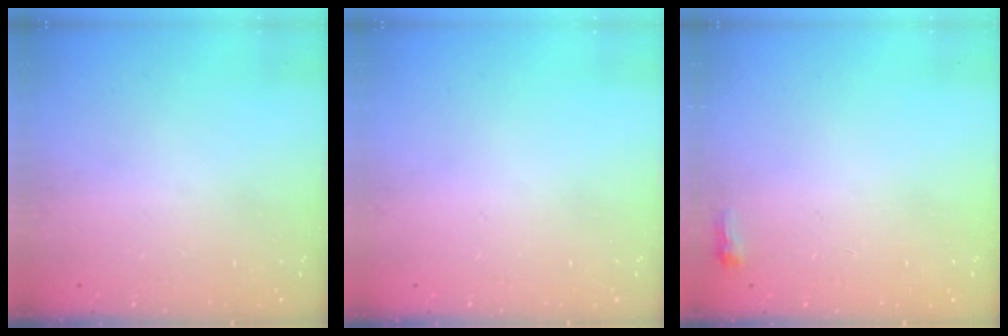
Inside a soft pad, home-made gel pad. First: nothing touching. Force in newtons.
{"total": 0.0}
{"total": 2.6, "press": 2.5, "slide": 0.6}